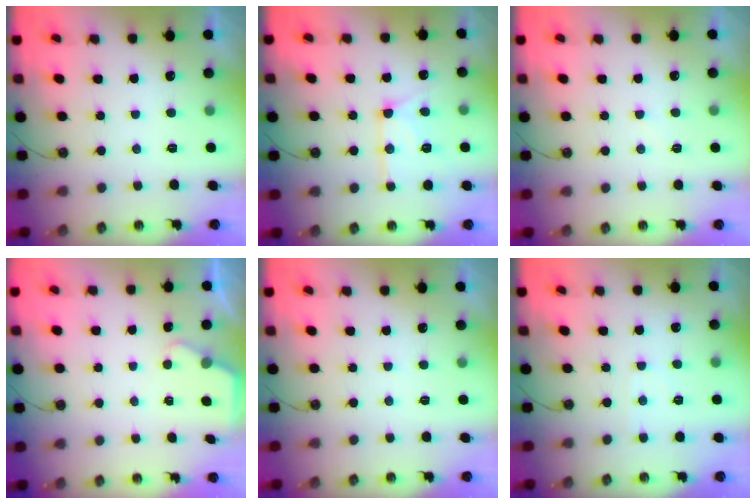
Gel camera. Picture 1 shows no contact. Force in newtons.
{"total": 13.6, "press": 13.5, "slide": 1.2}
{"total": 4.7, "press": 4.6, "slide": 0.6}
{"total": 2.1, "press": 2.0, "slide": 0.4}
{"total": 2.8, "press": 2.8, "slide": 0.5}
{"total": 3.2, "press": 3.1, "slide": 0.4}